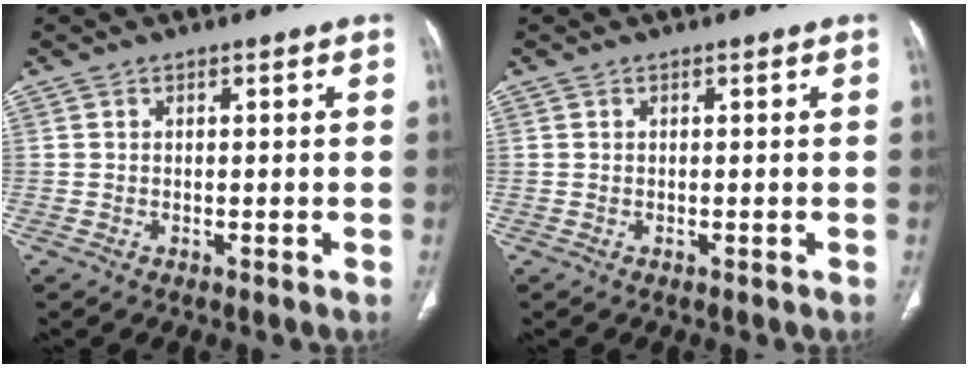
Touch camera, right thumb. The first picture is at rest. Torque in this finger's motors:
{"motor_torque": [0.00, 0.00, -0.10, 0.10, 0.00]}